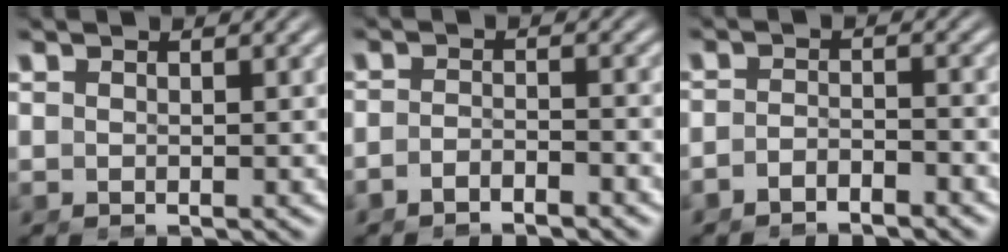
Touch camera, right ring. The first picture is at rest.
{"total": 2.6, "force": [-2.4, 0.3, 0.7], "torque": [-0.013, -0.005, -0.041]}
{"total": 2.8, "force": [-2.6, 0.6, 0.6], "torque": [-0.011, -0.008, -0.043]}